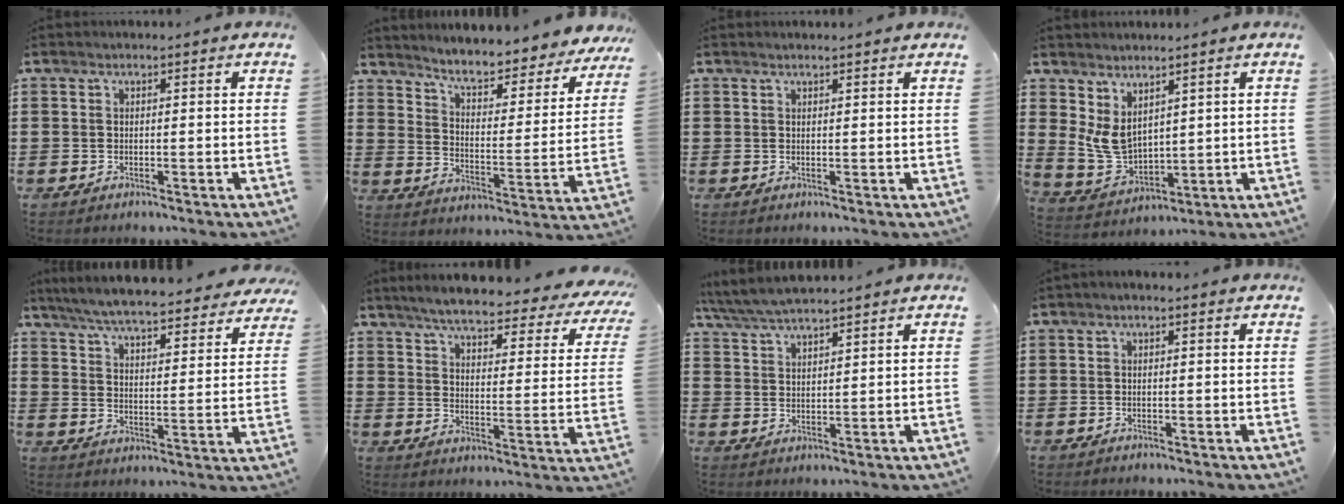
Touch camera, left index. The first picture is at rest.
{"total": 5.3, "force": [4.8, 0.2, 2.2], "torque": [-0.063, -0.038, 0.073]}
{"total": 0.9, "force": [0.8, 0.0, 0.4], "torque": [-0.008, 0.000, 0.015]}
{"total": 5.8, "force": [3.1, 3.9, 3.1], "torque": [-0.087, -0.005, 0.060]}
{"total": 6.7, "force": [6.4, -0.1, 2.1], "torque": [-0.071, -0.044, 0.110]}
{"total": 6.0, "force": [5.4, 0.4, 2.6], "torque": [-0.069, -0.040, 0.088]}
{"total": 4.6, "force": [4.2, 0.7, 1.7], "torque": [-0.047, -0.011, 0.077]}
{"total": 0.6, "force": [-0.3, 0.2, 0.5], "torque": [-0.010, -0.002, -0.005]}